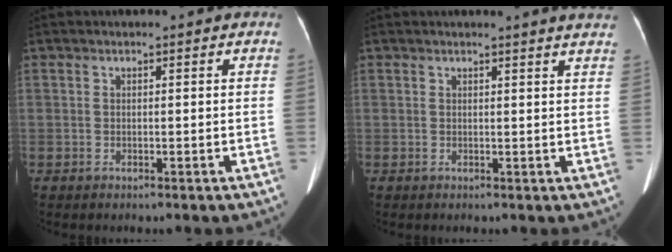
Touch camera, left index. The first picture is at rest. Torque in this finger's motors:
{"motor_torque": [0.52, -0.92, -0.01, 0.00]}